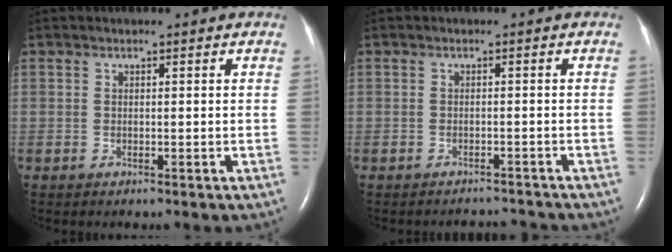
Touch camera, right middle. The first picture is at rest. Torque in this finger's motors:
{"motor_torque": [-0.05, -0.06, -0.08, -0.03]}